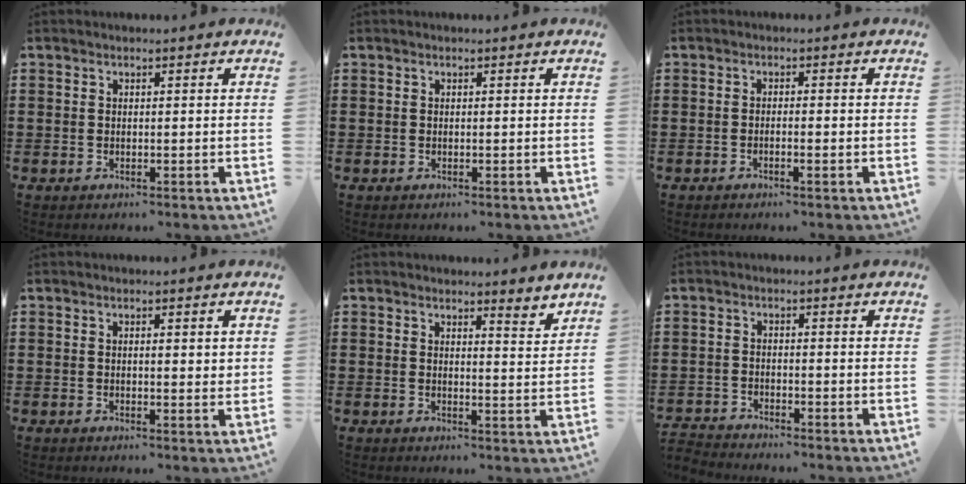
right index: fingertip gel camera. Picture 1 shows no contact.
{"total": 0.0}
{"total": 1.2, "force": [-0.9, -0.1, 0.8], "torque": [-0.014, -0.003, -0.016]}
{"total": 1.2, "force": [0.3, 0.3, 1.2], "torque": [-0.023, 0.005, 0.004]}
{"total": 2.5, "force": [2.4, 0.0, 0.6], "torque": [-0.010, -0.005, 0.043]}
{"total": 2.3, "force": [-2.2, 0.2, -0.4], "torque": [-0.001, 0.001, -0.049]}